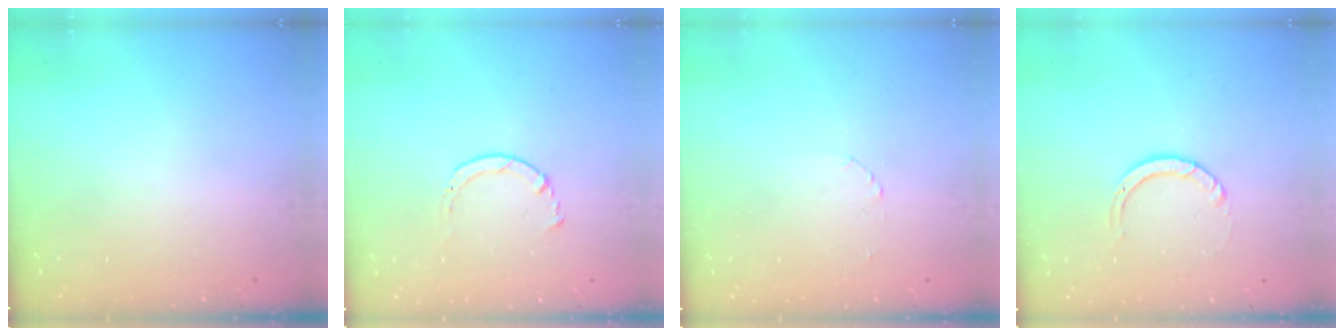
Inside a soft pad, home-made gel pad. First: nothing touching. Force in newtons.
{"total": 2.0, "press": 1.9, "slide": 0.3}
{"total": 1.3, "press": 1.3, "slide": 0.1}
{"total": 3.5, "press": 3.5, "slide": 0.3}